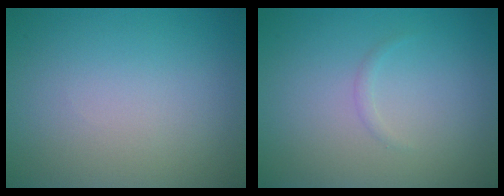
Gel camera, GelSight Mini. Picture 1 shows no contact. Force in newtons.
{"total": 0.5, "press": 0.5, "slide": 0.0}